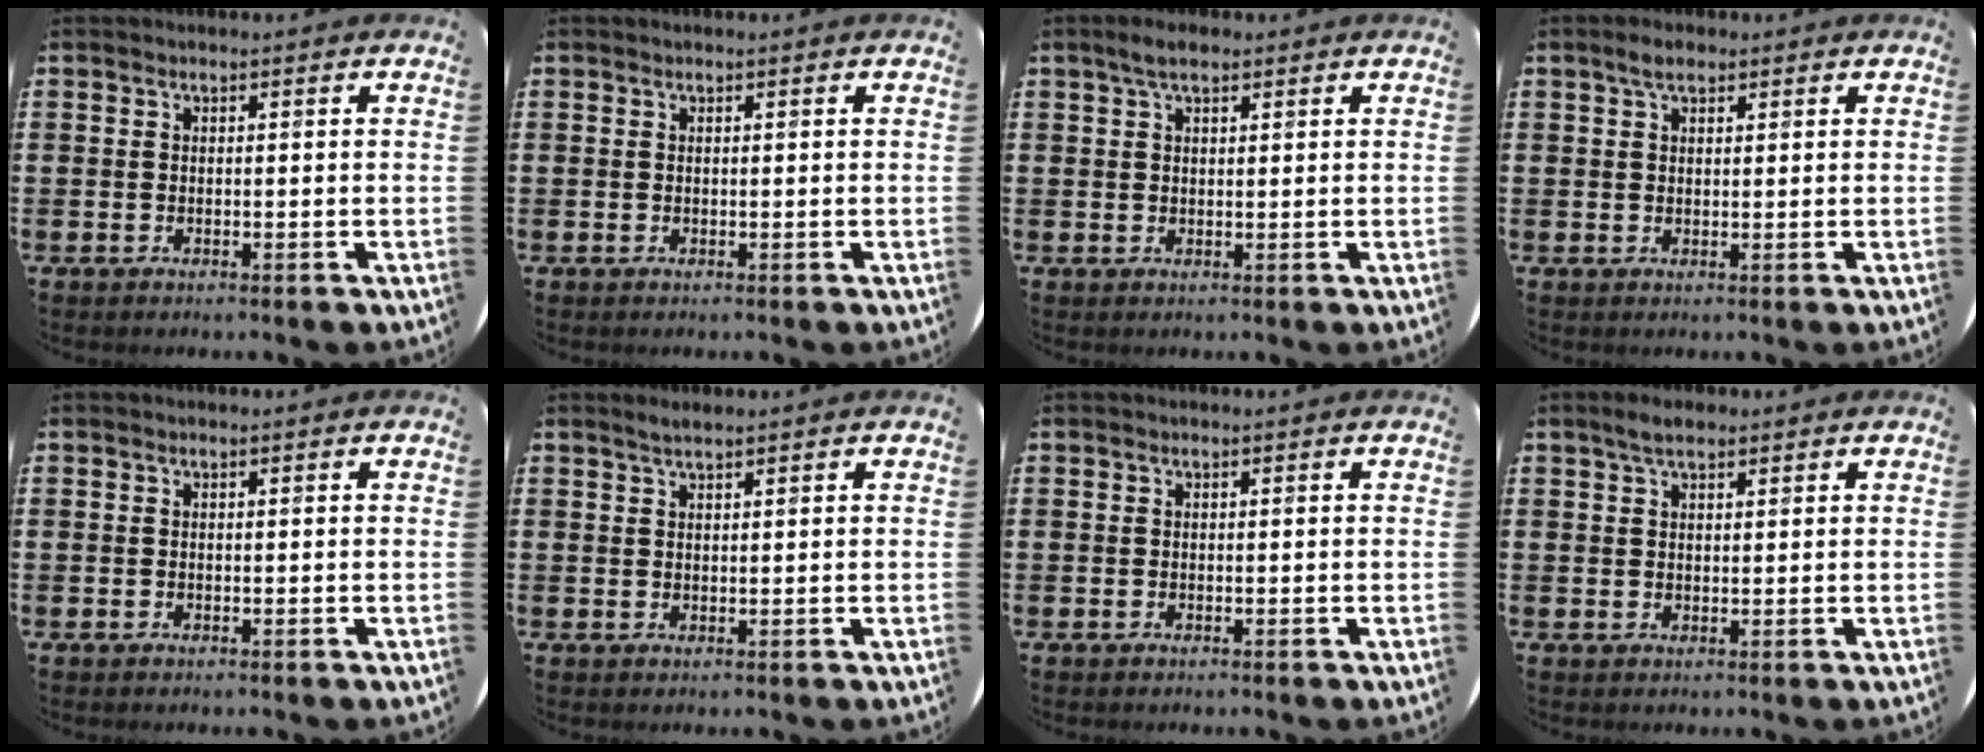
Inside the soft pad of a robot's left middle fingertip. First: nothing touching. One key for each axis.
{"total": 0.0}
{"total": 2.8, "fx": 2.0, "fy": 1.1, "fz": 1.7, "tx": -0.028, "ty": 0.005, "tz": 0.034}
{"total": 2.7, "fx": 1.9, "fy": 1.2, "fz": 1.4, "tx": -0.013, "ty": 0.001, "tz": 0.032}
{"total": 0.0}
{"total": 1.5, "fx": 1.3, "fy": 0.0, "fz": 0.6, "tx": -0.014, "ty": 0.002, "tz": 0.024}
{"total": 0.0}
{"total": 2.7, "fx": 2.1, "fy": 1.0, "fz": 1.4, "tx": -0.023, "ty": 0.004, "tz": 0.037}